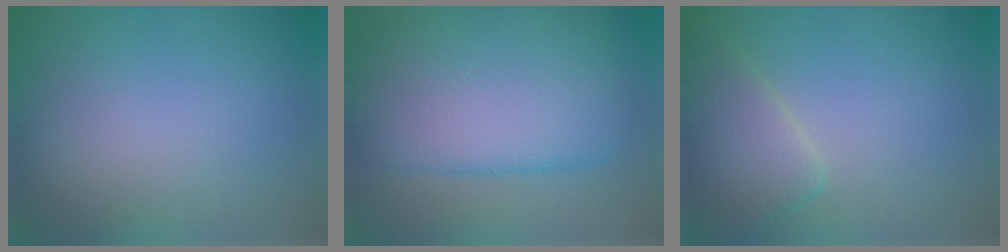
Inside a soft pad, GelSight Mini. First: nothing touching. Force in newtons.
{"total": 9.8, "press": 9.8, "slide": 0.3}
{"total": 4.5, "press": 4.5, "slide": 0.3}